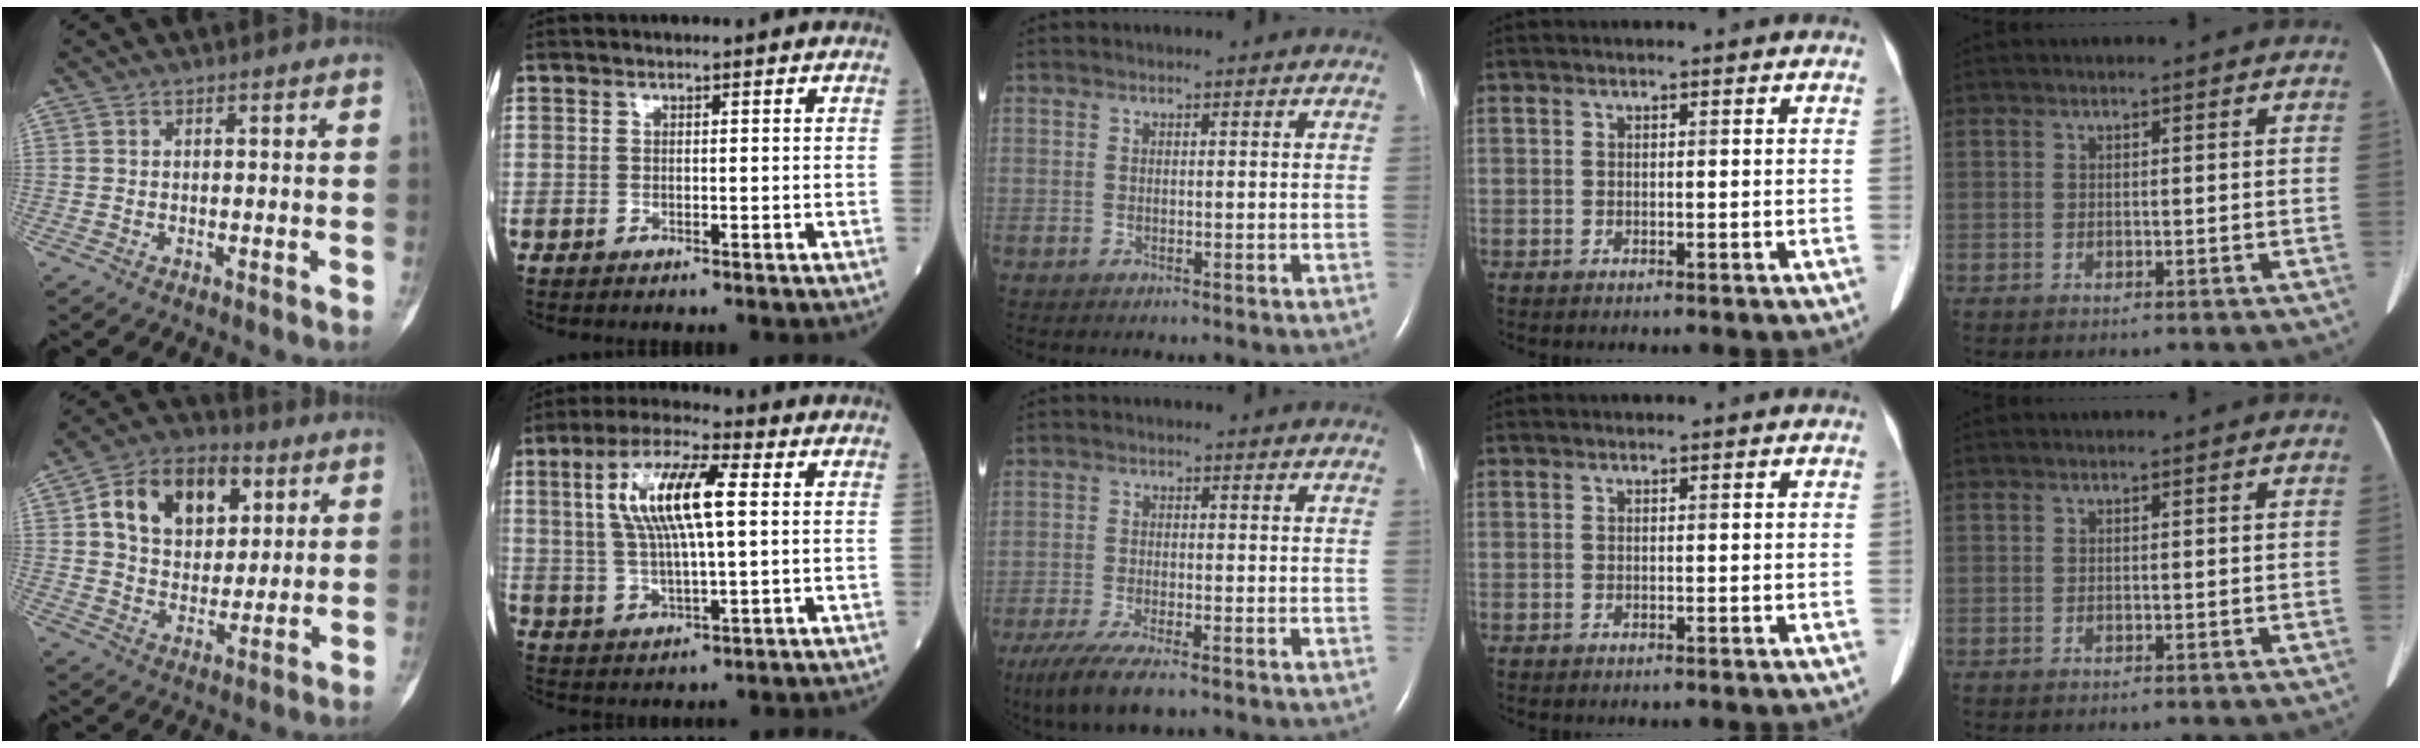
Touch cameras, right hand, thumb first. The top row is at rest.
{"thumb": {"total": 16.1, "force": [5.5, 11.2, 10.2], "torque": [-0.130, -0.004, 0.092]}, "index": {"total": 11.7, "force": [2.5, 2.5, 11.1], "torque": [-0.223, 0.016, 0.046]}, "middle": {"total": 8.9, "force": [-6.3, 1.9, 6.0], "torque": [-0.104, -0.021, -0.102]}}